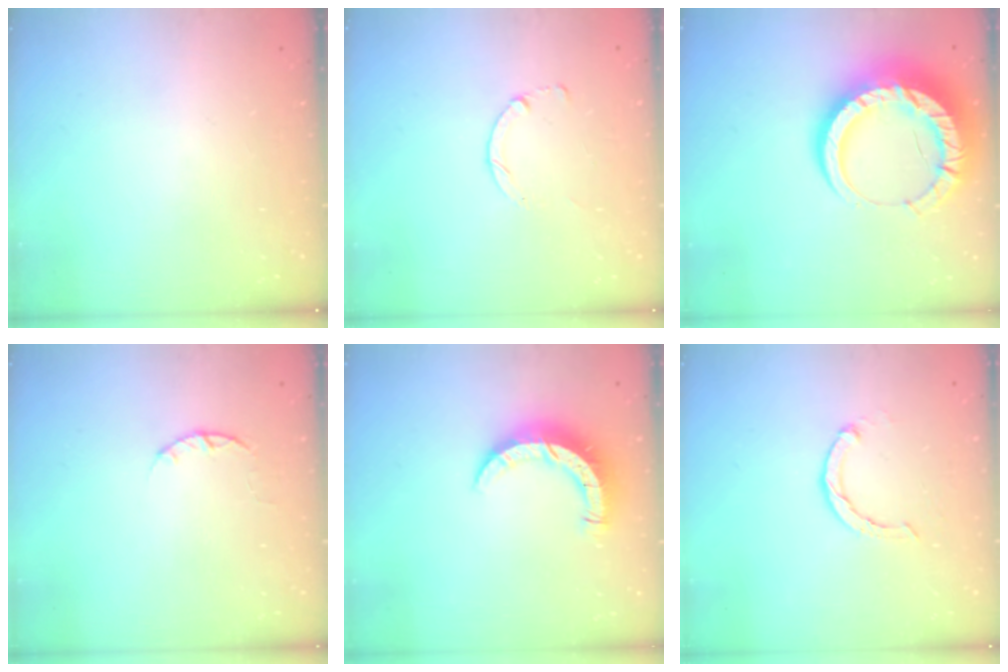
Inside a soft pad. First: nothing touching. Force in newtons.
{"total": 0.0}
{"total": 18.9, "press": 18.8, "slide": 1.9}
{"total": 2.5, "press": 2.4, "slide": 0.4}
{"total": 8.4, "press": 8.3, "slide": 0.6}
{"total": 2.4, "press": 2.4, "slide": 0.4}